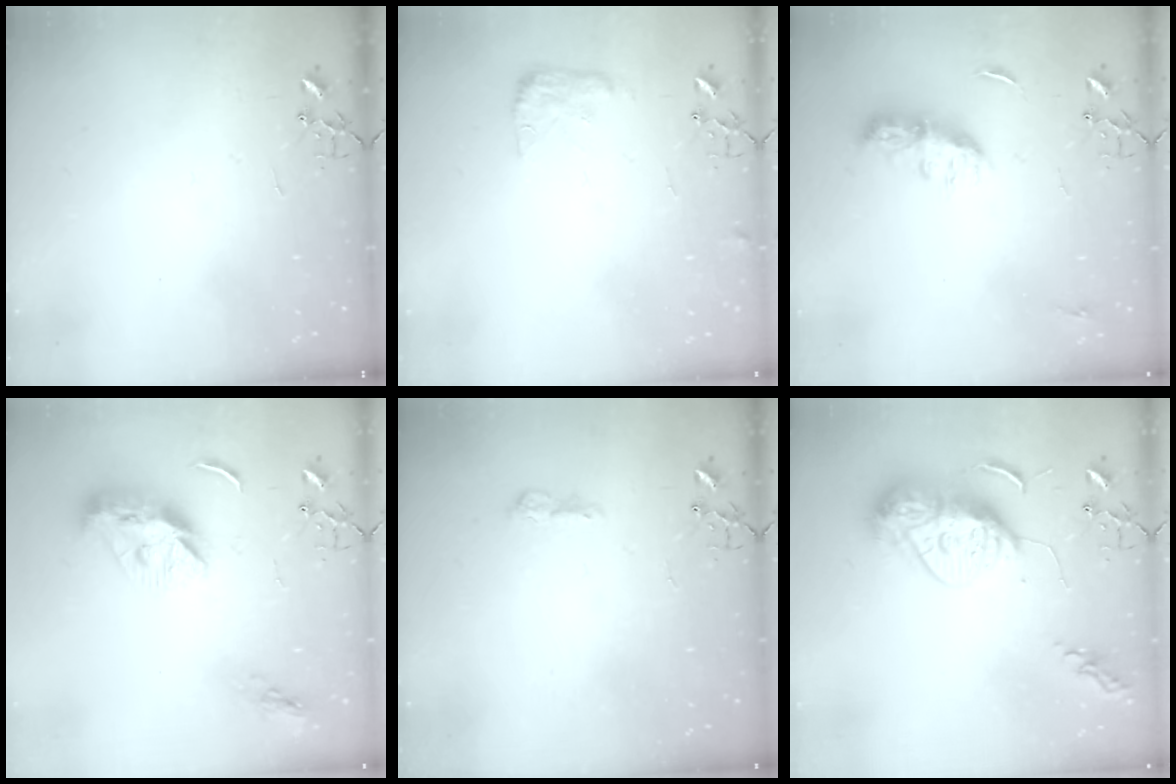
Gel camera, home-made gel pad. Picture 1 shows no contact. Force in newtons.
{"total": 8.3, "press": 8.3, "slide": 0.2}
{"total": 9.4, "press": 9.4, "slide": 0.3}
{"total": 12.7, "press": 12.7, "slide": 0.3}
{"total": 7.9, "press": 7.9, "slide": 0.9}
{"total": 12.9, "press": 12.8, "slide": 1.3}